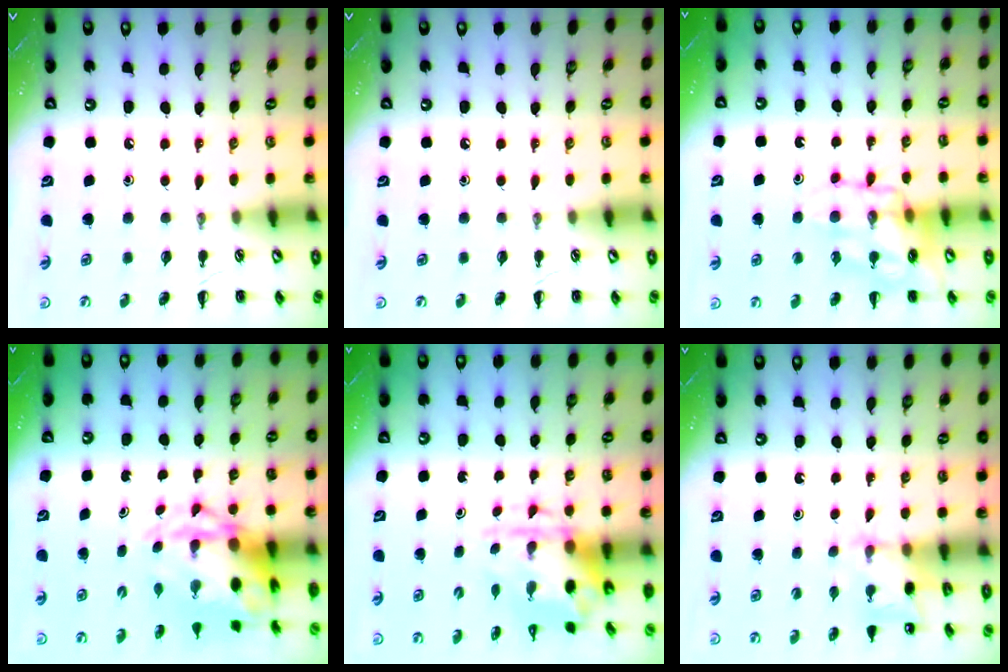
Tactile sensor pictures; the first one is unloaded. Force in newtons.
{"total": 0.0}
{"total": 12.0, "press": 11.7, "slide": 2.4}
{"total": 4.9, "press": 4.7, "slide": 1.1}
{"total": 3.7, "press": 3.6, "slide": 0.9}
{"total": 2.8, "press": 2.7, "slide": 0.9}